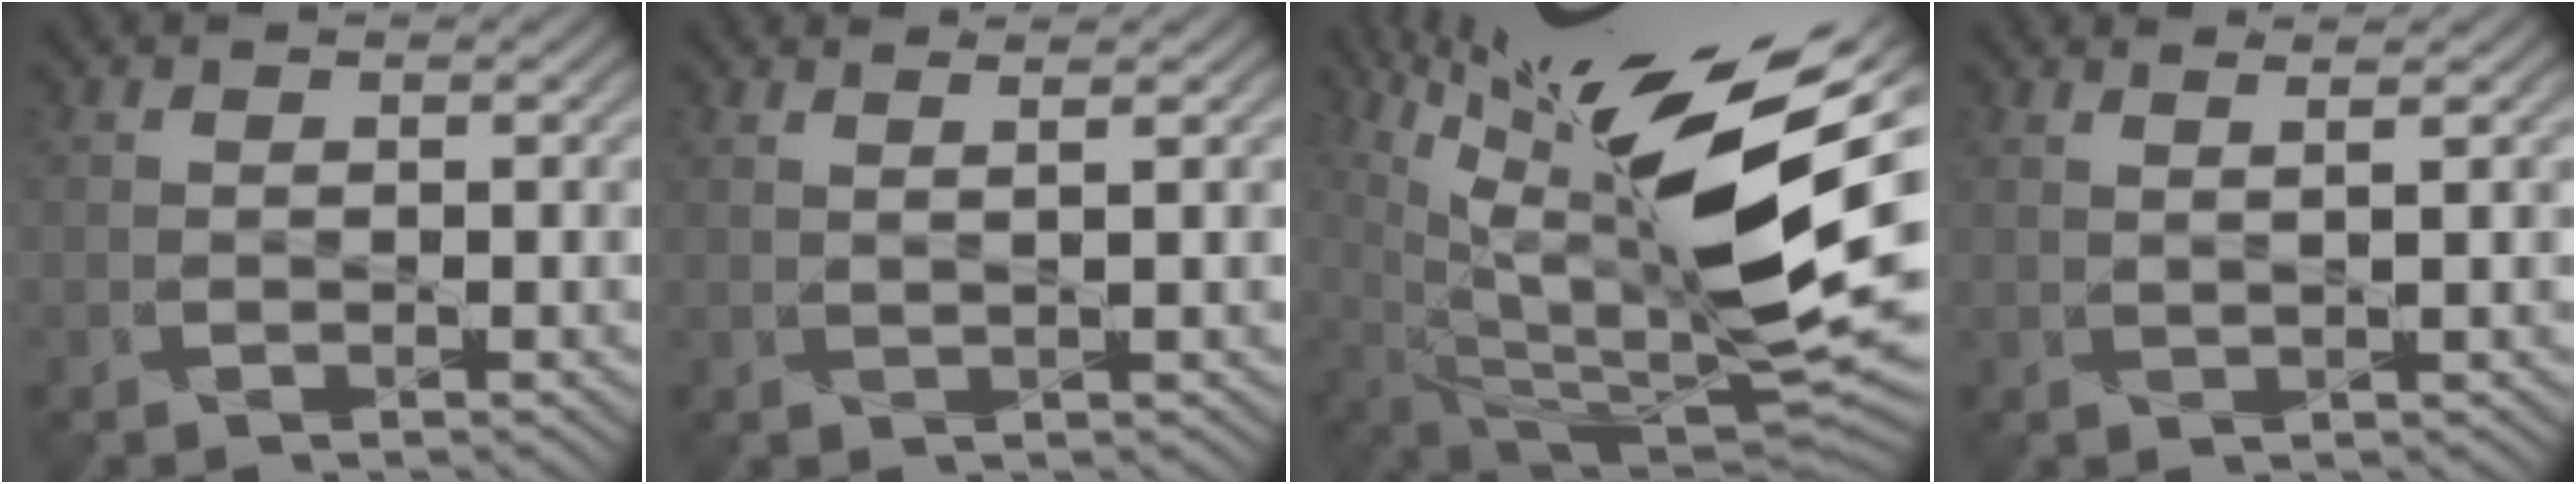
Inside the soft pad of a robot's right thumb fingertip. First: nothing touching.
{"total": 1.8, "force": [1.5, -0.8, 0.0], "torque": [-0.005, 0.004, 0.025]}
{"total": 20.3, "force": [9.4, 5.2, 17.2], "torque": [-0.275, 0.029, 0.156]}
{"total": 1.9, "force": [1.8, -0.7, 0.2], "torque": [-0.005, 0.001, 0.027]}